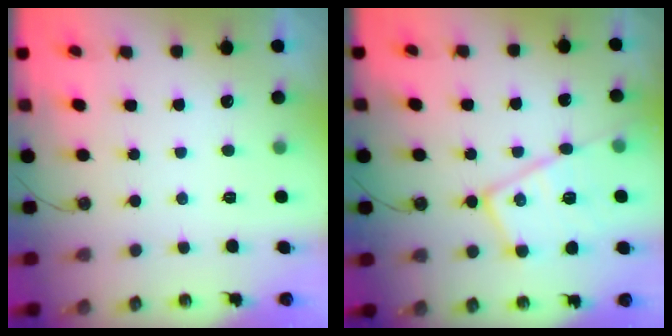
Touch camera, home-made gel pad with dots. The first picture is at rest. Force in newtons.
{"total": 17.3, "press": 17.2, "slide": 1.4}